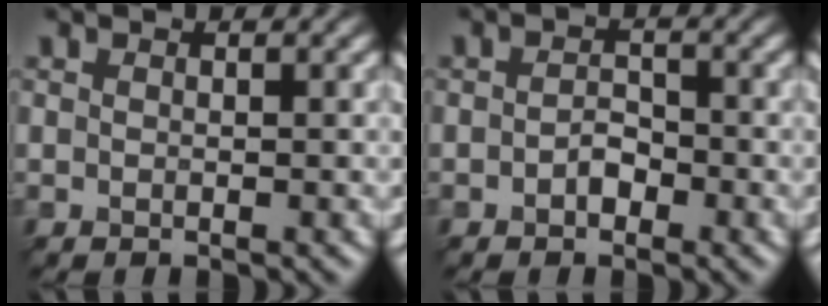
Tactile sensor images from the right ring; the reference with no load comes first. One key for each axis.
{"total": 1.1, "fx": -1.0, "fy": -0.2, "fz": -0.1, "tx": -0.018, "ty": 0.009, "tz": -0.001}